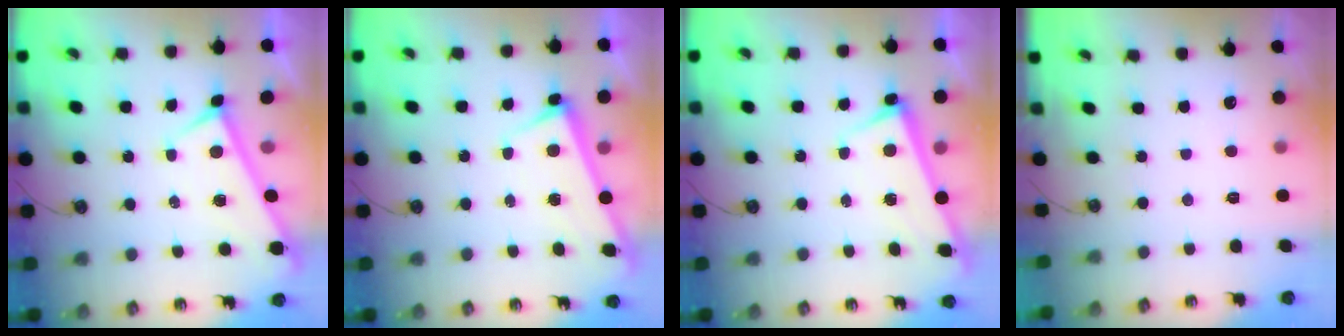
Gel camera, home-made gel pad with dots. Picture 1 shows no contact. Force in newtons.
{"total": 2.9, "press": 2.9, "slide": 0.4}
{"total": 2.8, "press": 2.7, "slide": 0.4}
{"total": 0.0}